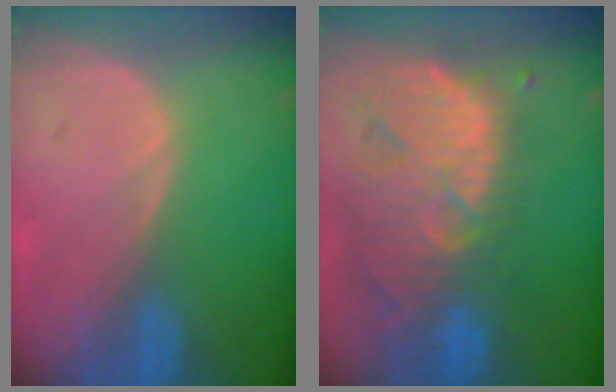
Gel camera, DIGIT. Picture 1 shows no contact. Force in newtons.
{"total": 13.1, "press": 11.4, "slide": 6.4}